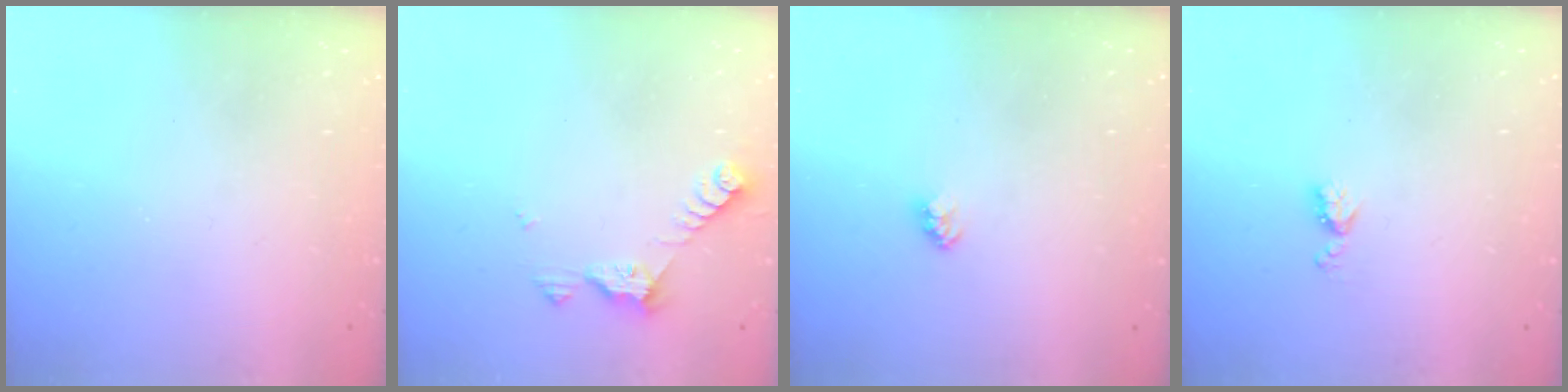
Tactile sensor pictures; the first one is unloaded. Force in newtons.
{"total": 6.7, "press": 6.7, "slide": 0.4}
{"total": 2.4, "press": 2.4, "slide": 0.1}
{"total": 4.5, "press": 4.5, "slide": 0.5}